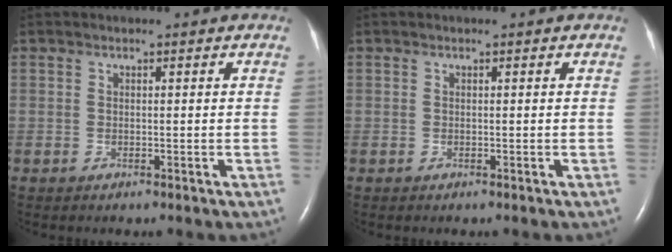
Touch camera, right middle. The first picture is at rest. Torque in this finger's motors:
{"motor_torque": [0.09, 0.05, 0.08, 0.00]}